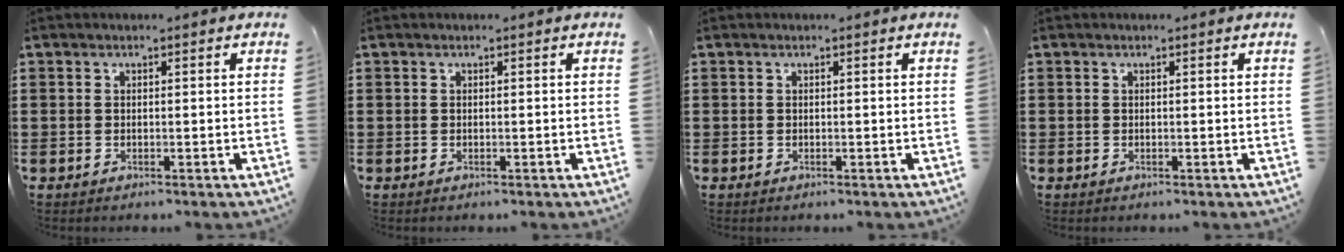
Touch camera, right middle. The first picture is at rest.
{"total": 0.0}
{"total": 0.0}
{"total": 0.0}